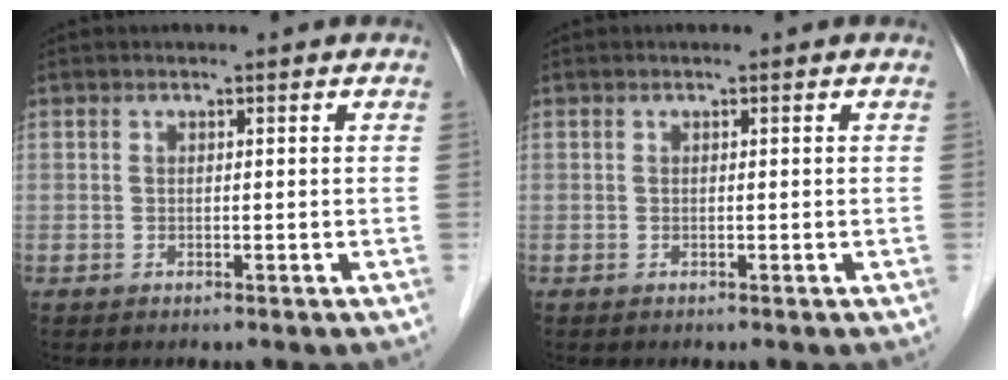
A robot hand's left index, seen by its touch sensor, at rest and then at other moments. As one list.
[{"total": 0.0}]